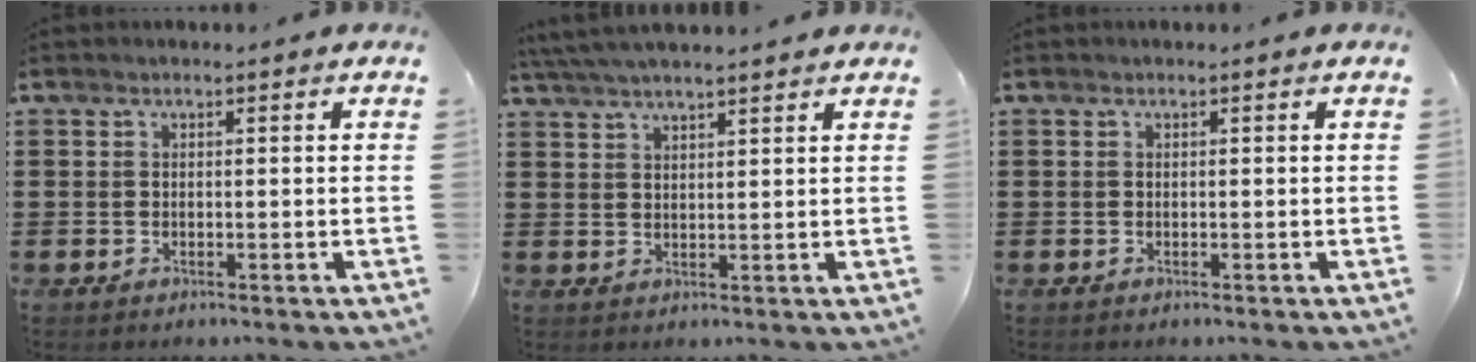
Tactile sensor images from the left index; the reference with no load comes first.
{"total": 4.0, "force": [3.6, 0.1, 1.7], "torque": [-0.043, -0.005, 0.067]}
{"total": 0.0}